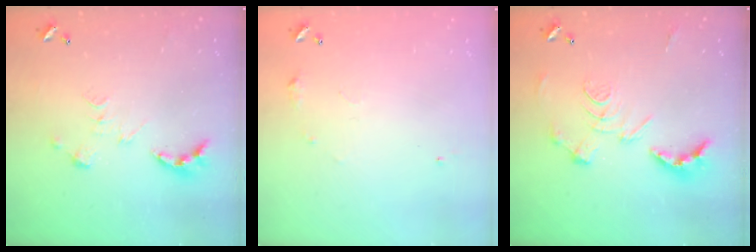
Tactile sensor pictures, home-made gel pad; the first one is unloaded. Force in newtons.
{"total": 5.9, "press": 5.9, "slide": 0.8}
{"total": 2.9, "press": 2.3, "slide": 1.7}